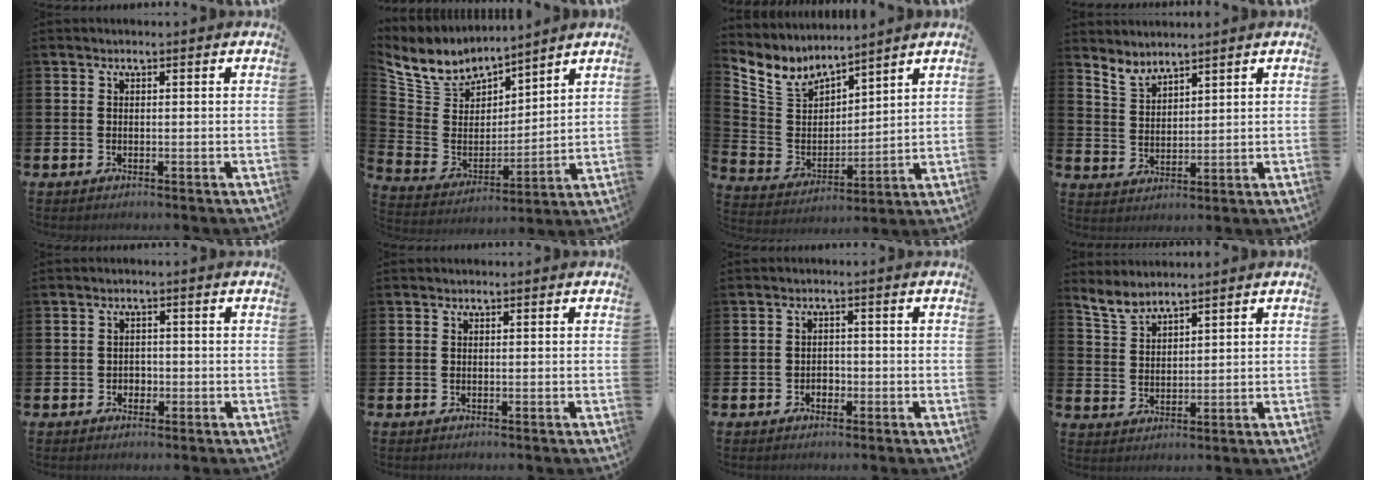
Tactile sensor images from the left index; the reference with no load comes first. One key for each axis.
{"total": 7.1, "fx": 6.6, "fy": 2.7, "fz": 0.2, "tx": -0.057, "ty": -0.053, "tz": 0.119}
{"total": 5.8, "fx": 5.3, "fy": 2.2, "fz": 0.8, "tx": -0.056, "ty": -0.035, "tz": 0.094}
{"total": 3.7, "fx": 3.7, "fy": 0.3, "fz": 0.1, "tx": -0.018, "ty": -0.021, "tz": 0.070}
{"total": 1.5, "fx": -0.5, "fy": 1.4, "fz": 0.4, "tx": 0.001, "ty": 0.000, "tz": -0.016}
{"total": 0.0}
{"total": 1.6, "fx": -0.7, "fy": 1.3, "fz": 0.6, "tx": -0.003, "ty": -0.002, "tz": -0.020}
{"total": 4.2, "fx": 4.1, "fy": 0.7, "fz": 0.7, "tx": -0.031, "ty": -0.016, "tz": 0.075}